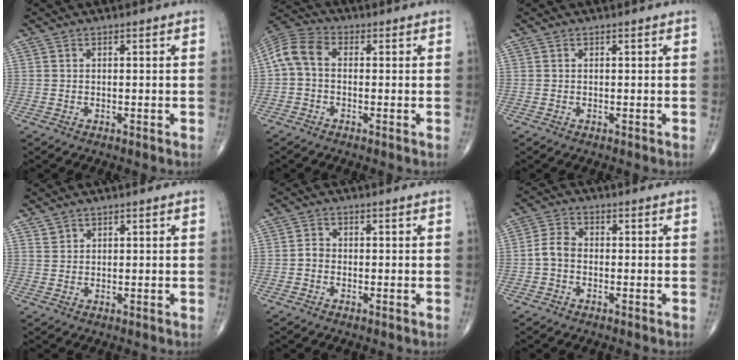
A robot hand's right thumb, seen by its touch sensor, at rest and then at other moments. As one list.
[{"total": 6.9, "force": [-0.1, 4.6, 5.1], "torque": [-0.102, 0.023, -0.016]}, {"total": 0.0}, {"total": 1.2, "force": [1.0, 0.7, 0.0], "torque": [0.011, -0.005, 0.017]}, {"total": 1.5, "force": [-0.5, 1.2, 0.8], "torque": [-0.007, 0.004, -0.013]}, {"total": 3.8, "force": [-0.8, 2.6, 2.6], "torque": [-0.050, 0.012, -0.024]}]